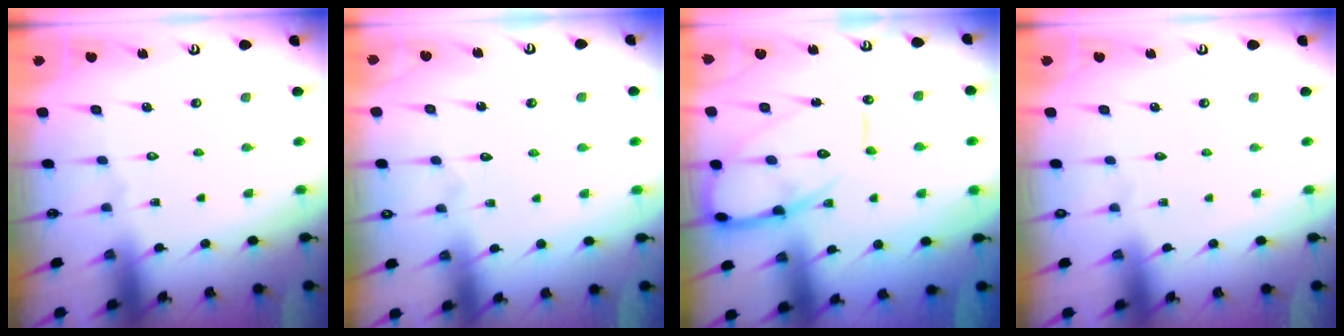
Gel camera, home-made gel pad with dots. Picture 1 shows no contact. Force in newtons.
{"total": 2.9, "press": 2.9, "slide": 0.3}
{"total": 13.7, "press": 13.6, "slide": 1.4}
{"total": 0.0}